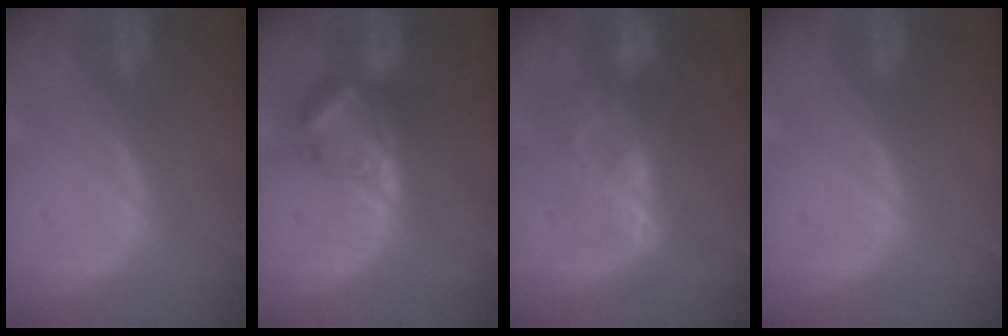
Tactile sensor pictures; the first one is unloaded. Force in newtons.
{"total": 5.9, "press": 5.9, "slide": 0.5}
{"total": 6.7, "press": 6.5, "slide": 1.5}
{"total": 0.0}